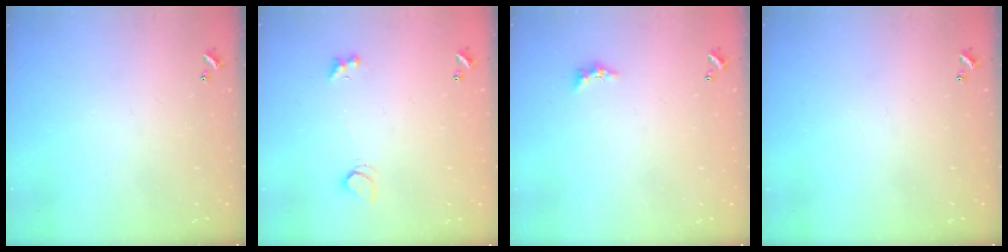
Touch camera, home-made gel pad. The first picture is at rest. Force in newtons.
{"total": 2.3, "press": 1.9, "slide": 1.1}
{"total": 2.2, "press": 2.2, "slide": 0.6}
{"total": 0.0}